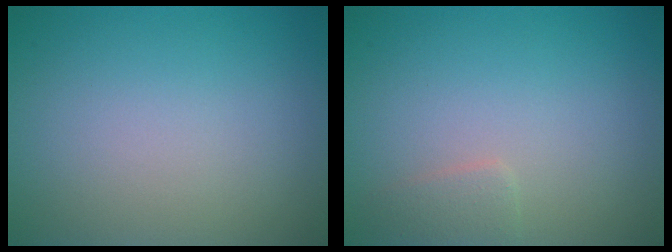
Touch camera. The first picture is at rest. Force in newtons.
{"total": 1.2, "press": 1.2, "slide": 0.0}